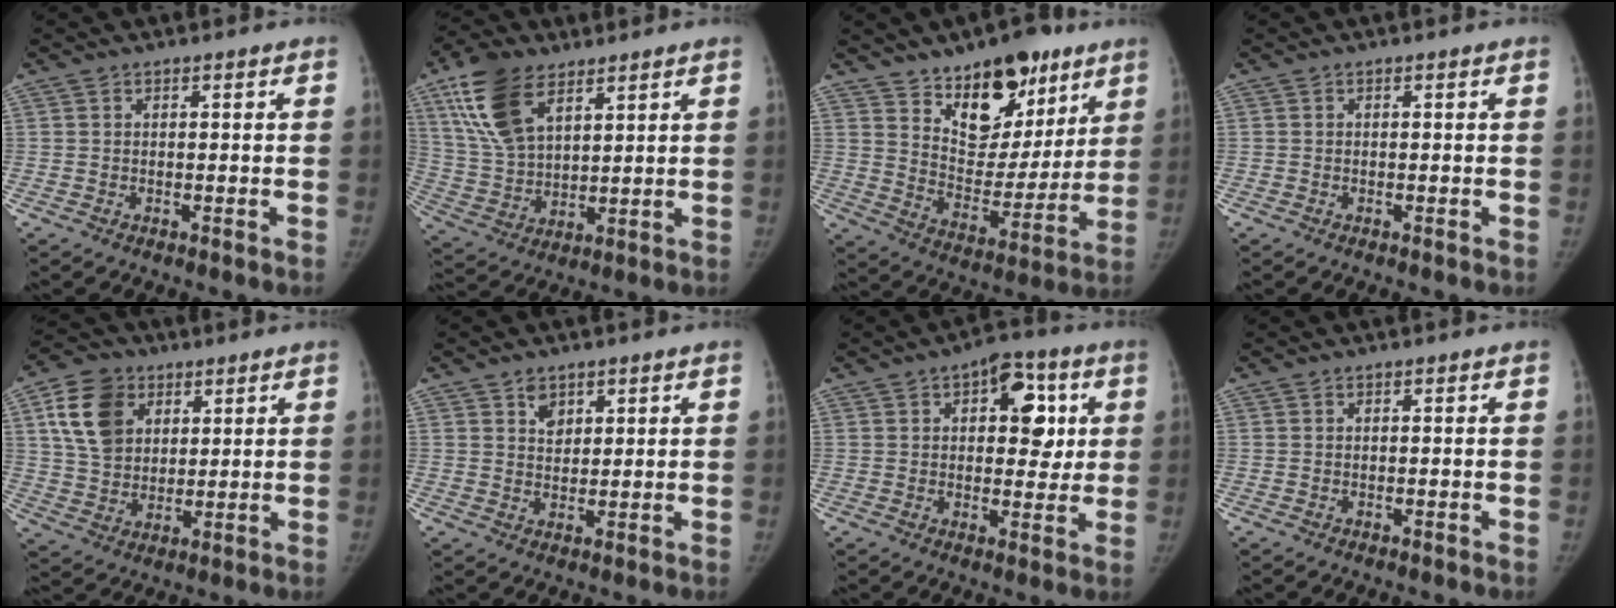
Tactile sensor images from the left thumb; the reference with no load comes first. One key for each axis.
{"total": 14.6, "fx": 8.0, "fy": 7.6, "fz": 9.5, "tx": -0.172, "ty": -0.021, "tz": 0.160}
{"total": 18.4, "fx": 11.6, "fy": 10.0, "fz": 10.2, "tx": -0.088, "ty": -0.077, "tz": 0.191}
{"total": 0.0}
{"total": 12.3, "fx": 4.9, "fy": 9.2, "fz": 6.6, "tx": -0.095, "ty": -0.009, "tz": 0.093}
{"total": 3.6, "fx": 2.2, "fy": 2.5, "fz": 1.5, "tx": -0.004, "ty": -0.016, "tz": 0.040}
{"total": 11.8, "fx": 3.4, "fy": 6.7, "fz": 9.0, "tx": -0.069, "ty": 0.000, "tz": 0.040}
{"total": 0.0}